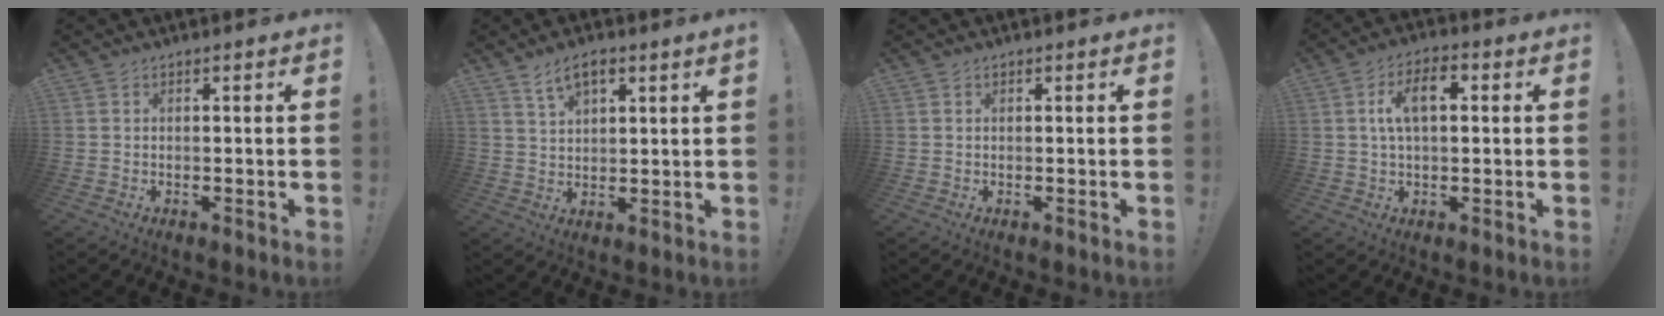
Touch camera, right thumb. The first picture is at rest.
{"total": 5.7, "force": [3.7, 1.8, 3.9], "torque": [-0.070, -0.011, 0.067]}
{"total": 0.0}
{"total": 9.0, "force": [1.7, 4.5, 7.5], "torque": [-0.117, 0.009, 0.029]}